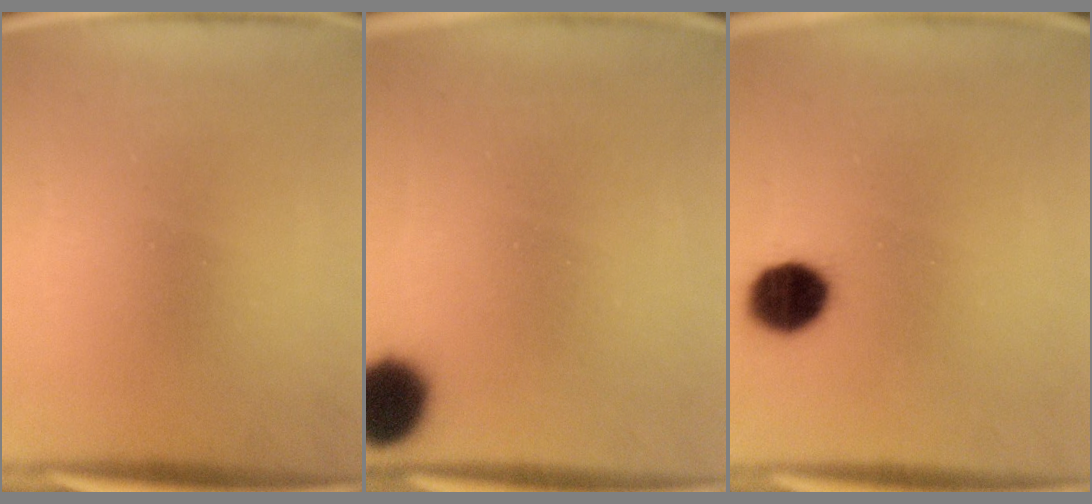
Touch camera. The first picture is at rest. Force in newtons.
{"total": 10.4}
{"total": 8.7}